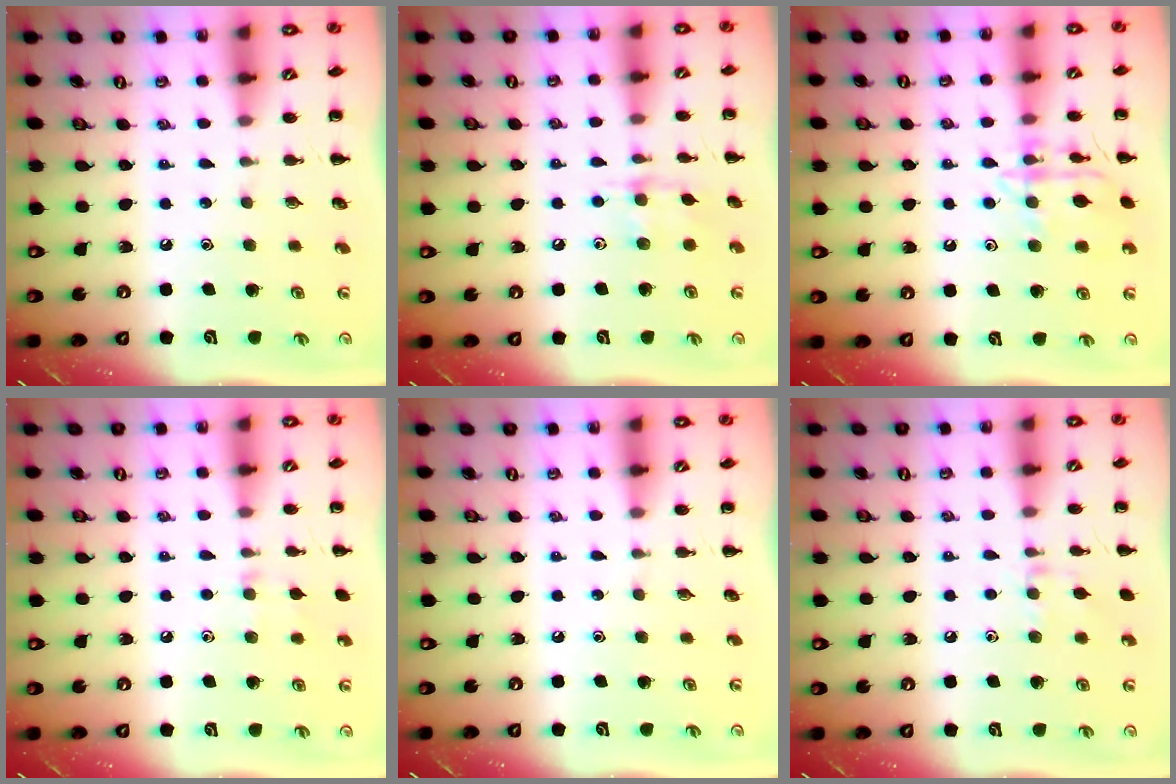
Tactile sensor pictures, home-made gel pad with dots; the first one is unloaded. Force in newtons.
{"total": 7.7, "press": 7.7, "slide": 0.6}
{"total": 13.0, "press": 13.0, "slide": 0.6}
{"total": 6.2, "press": 5.8, "slide": 2.2}
{"total": 0.0}
{"total": 7.0, "press": 6.7, "slide": 1.9}